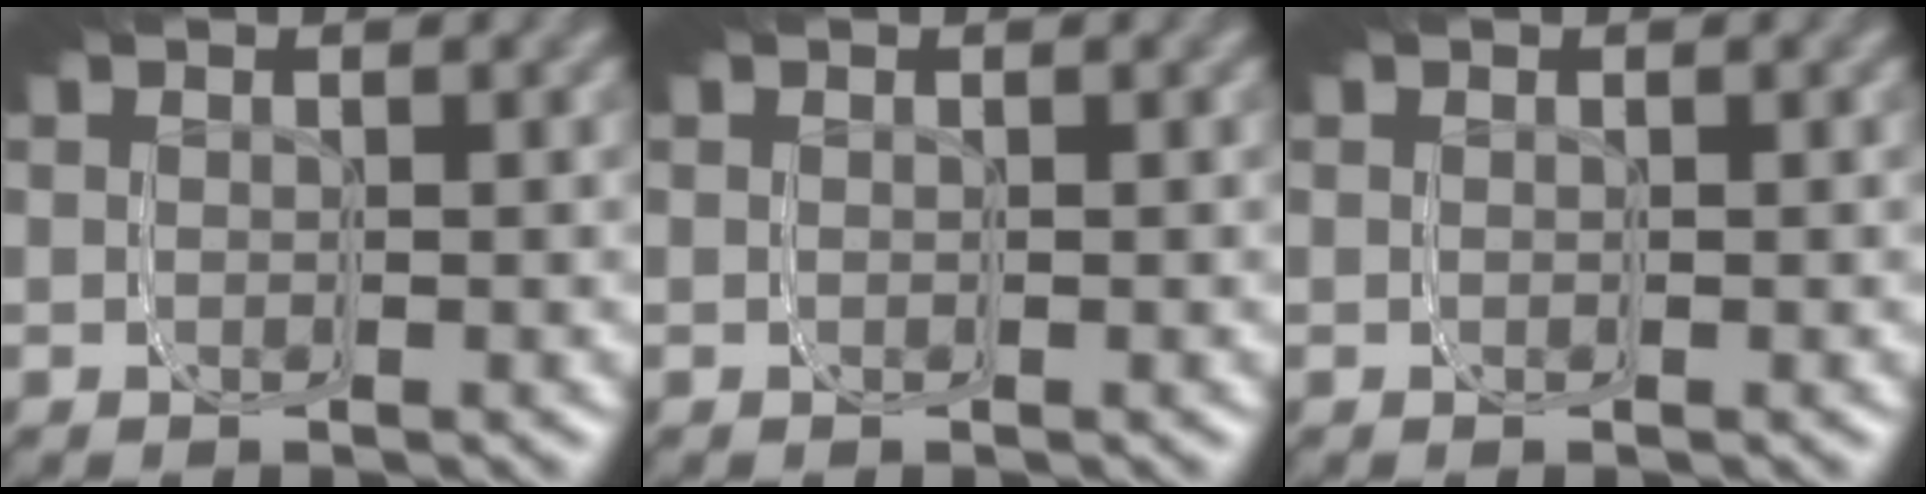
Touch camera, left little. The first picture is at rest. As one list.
[{"total": 0.0}, {"total": 0.0}]